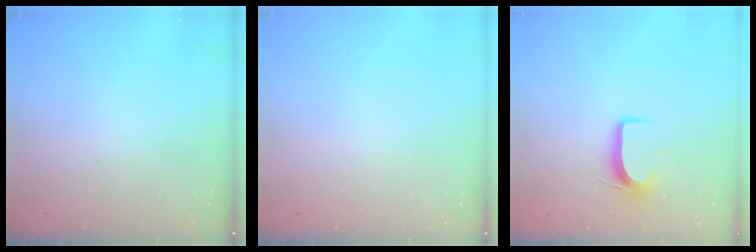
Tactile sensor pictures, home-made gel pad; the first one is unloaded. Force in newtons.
{"total": 0.0}
{"total": 8.7, "press": 8.6, "slide": 1.2}